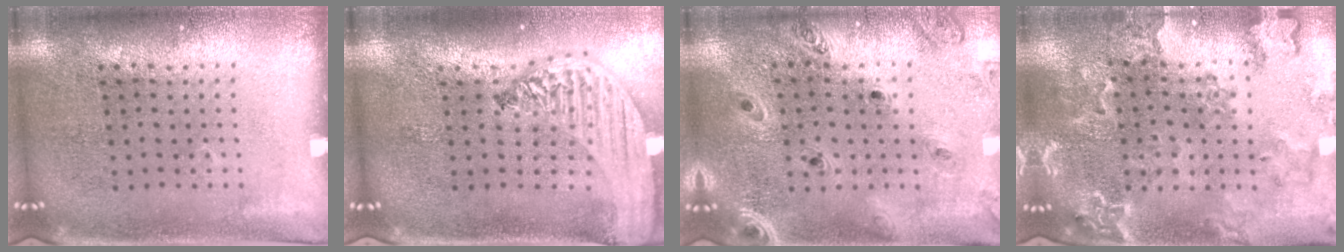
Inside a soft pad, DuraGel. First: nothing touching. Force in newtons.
{"total": 3.1, "press": 2.5, "slide": 1.8}
{"total": 1.3, "press": 1.3, "slide": 0.2}
{"total": 1.7, "press": 1.7, "slide": 0.3}